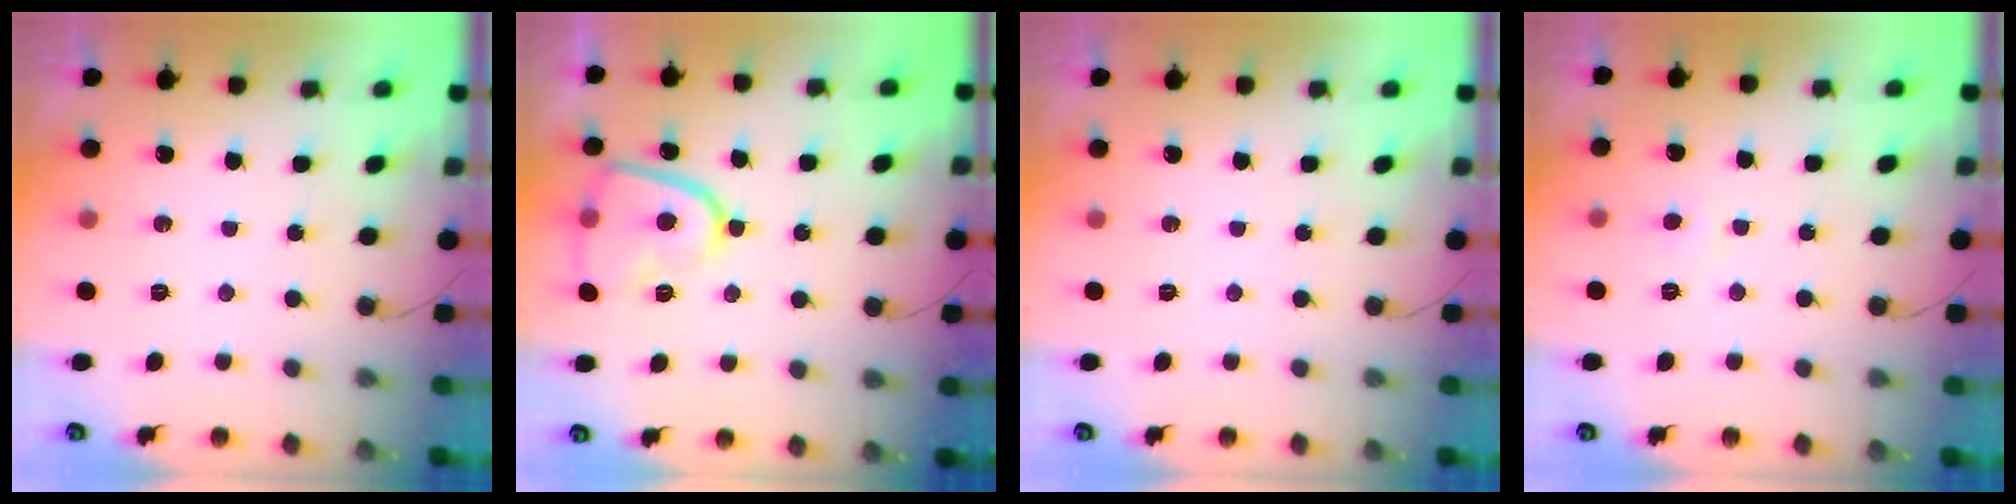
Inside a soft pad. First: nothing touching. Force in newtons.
{"total": 12.3, "press": 12.2, "slide": 1.3}
{"total": 0.0}
{"total": 2.3, "press": 2.3, "slide": 0.1}